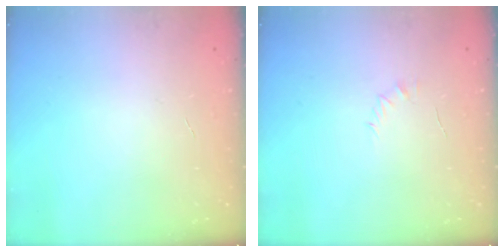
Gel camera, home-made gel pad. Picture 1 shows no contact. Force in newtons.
{"total": 3.8, "press": 3.6, "slide": 1.1}